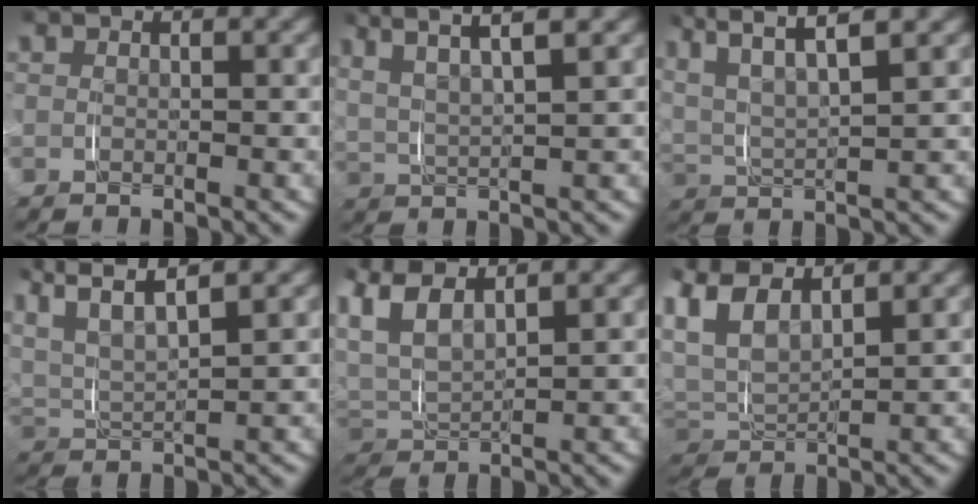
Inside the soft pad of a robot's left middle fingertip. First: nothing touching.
{"total": 6.7, "force": [4.4, 2.5, 4.3], "torque": [-0.089, 0.022, 0.065]}
{"total": 6.5, "force": [3.7, 2.9, 4.5], "torque": [-0.108, 0.005, 0.060]}
{"total": 7.3, "force": [3.9, 3.7, 4.9], "torque": [-0.124, 0.003, 0.064]}
{"total": 6.9, "force": [2.5, 4.8, 4.3], "torque": [-0.141, -0.010, 0.044]}
{"total": 7.4, "force": [2.2, 5.5, 4.5], "torque": [-0.148, -0.014, 0.040]}